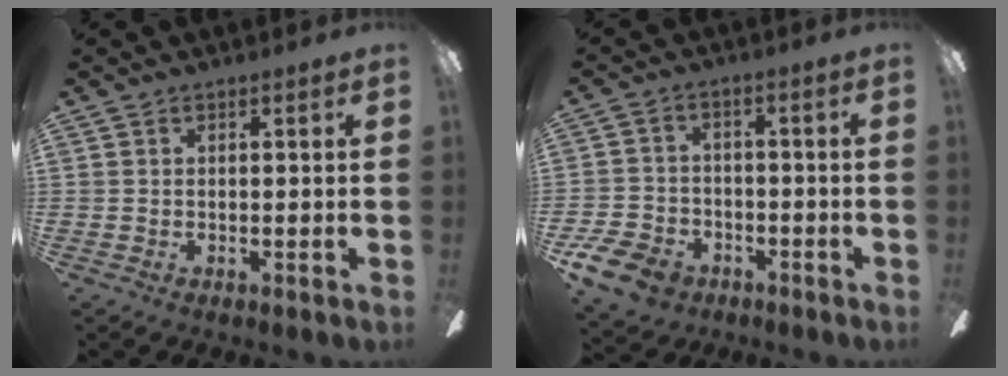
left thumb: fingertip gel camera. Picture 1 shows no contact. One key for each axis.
{"total": 9.2, "fx": -5.8, "fy": 6.1, "fz": 3.8, "tx": -0.093, "ty": 0.037, "tz": -0.110}